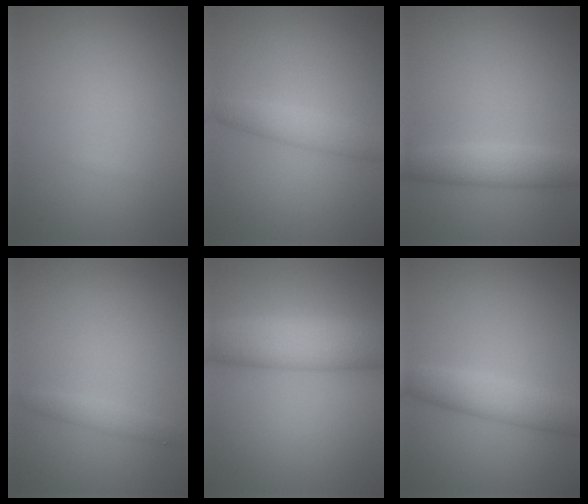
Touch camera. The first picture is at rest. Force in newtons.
{"total": 2.6, "press": 2.6, "slide": 0.0}
{"total": 3.5, "press": 3.5, "slide": 0.3}
{"total": 1.4, "press": 1.4, "slide": 0.1}
{"total": 7.1, "press": 7.1, "slide": 0.2}
{"total": 3.9, "press": 3.9, "slide": 0.1}